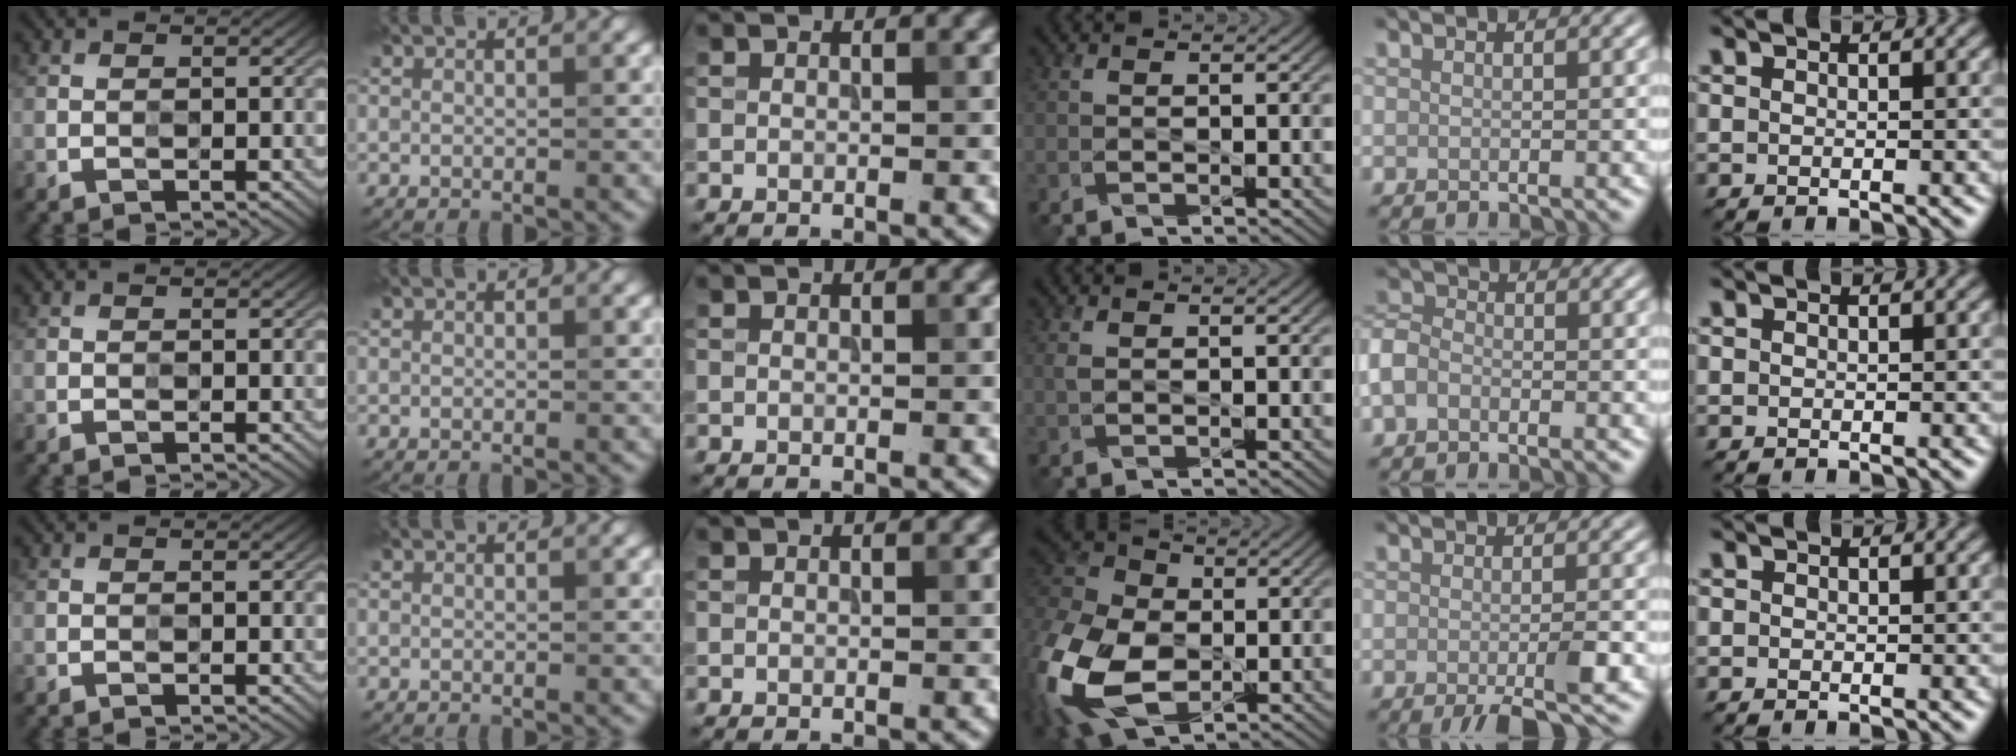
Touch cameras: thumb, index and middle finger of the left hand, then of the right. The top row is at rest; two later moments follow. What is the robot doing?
{"motion": "press", "object": "stopwatch"}